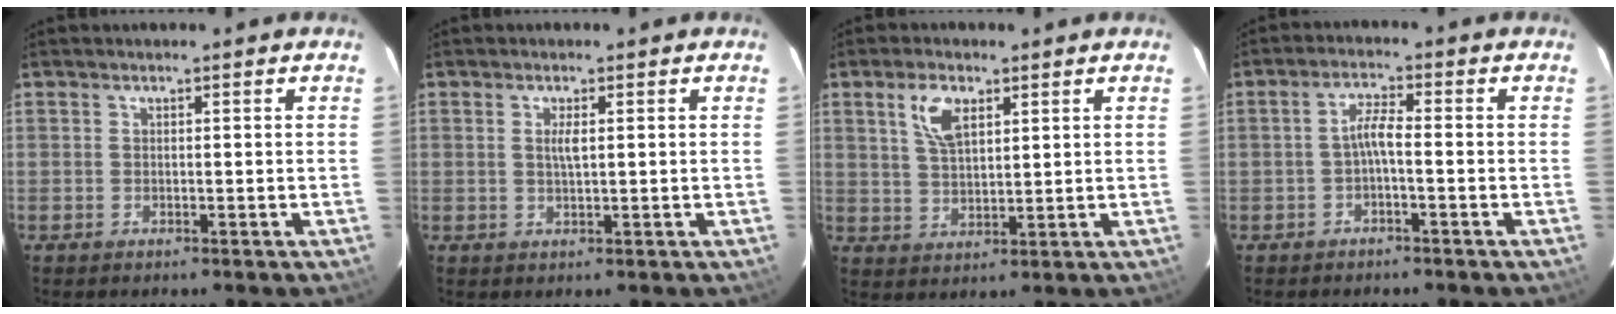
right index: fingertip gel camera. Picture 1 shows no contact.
{"total": 1.9, "force": [0.4, 0.4, 1.8], "torque": [-0.034, 0.000, 0.008]}
{"total": 6.4, "force": [3.1, 3.1, 4.6], "torque": [-0.090, 0.009, 0.063]}
{"total": 2.9, "force": [-1.2, 0.3, 2.6], "torque": [-0.057, 0.008, -0.023]}